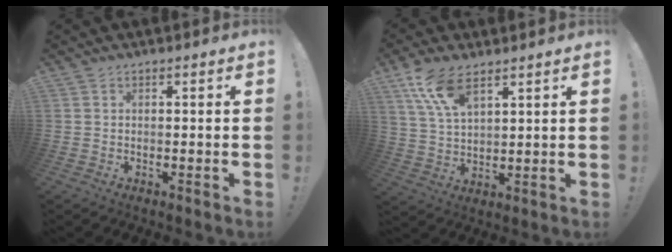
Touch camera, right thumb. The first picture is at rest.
{"total": 10.6, "force": [6.8, 4.2, 7.0], "torque": [-0.138, -0.023, 0.129]}